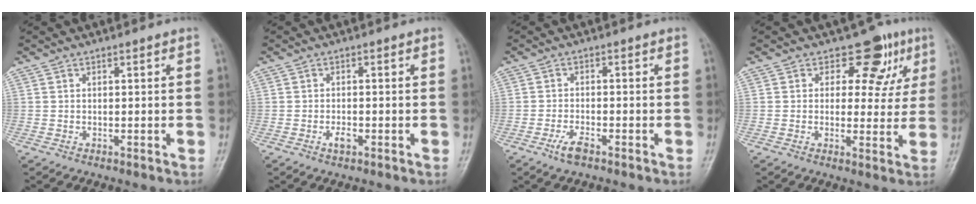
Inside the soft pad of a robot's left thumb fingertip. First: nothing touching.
{"total": 1.8, "force": [-1.0, 0.9, 1.1], "torque": [-0.020, 0.004, -0.019]}
{"total": 3.1, "force": [-2.1, 1.1, 2.0], "torque": [-0.045, 0.010, -0.042]}
{"total": 7.6, "force": [4.2, 5.6, 3.0], "torque": [0.012, -0.015, 0.045]}